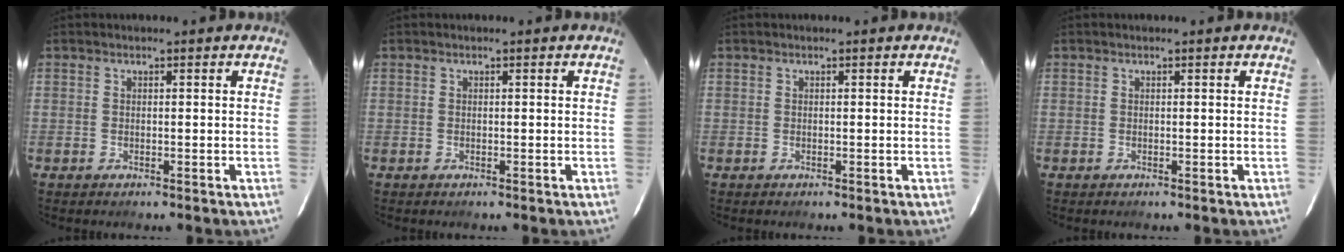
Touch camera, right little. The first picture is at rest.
{"total": 0.0}
{"total": 0.0}
{"total": 0.0}